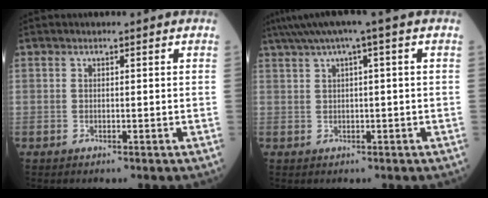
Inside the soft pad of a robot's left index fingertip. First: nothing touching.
{"total": 5.8, "force": [3.1, -0.4, 4.9], "torque": [-0.088, 0.036, 0.055]}